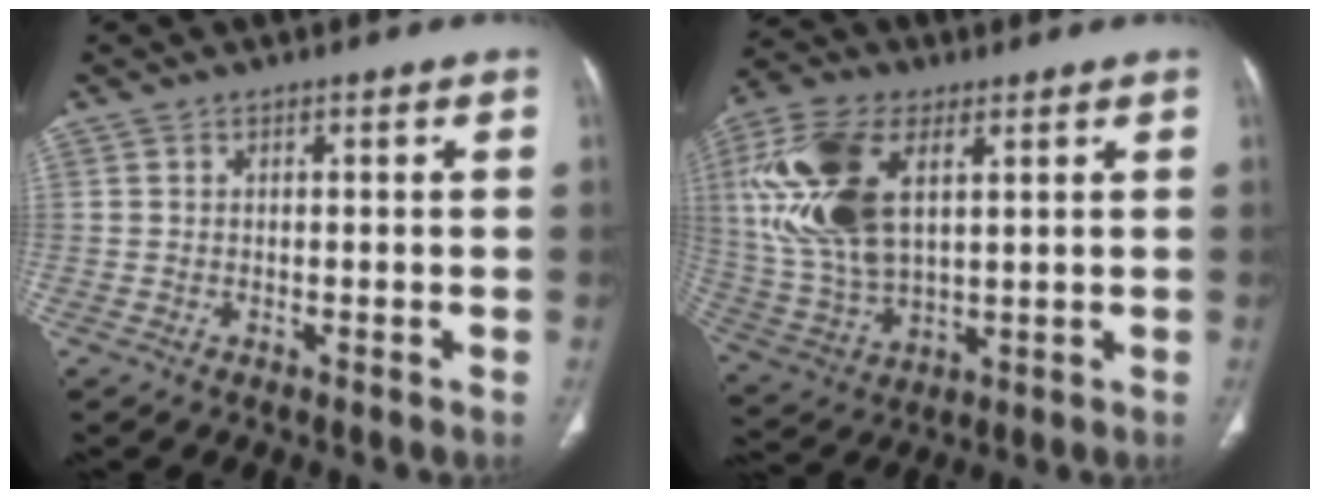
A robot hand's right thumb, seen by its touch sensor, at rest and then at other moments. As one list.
[{"total": 18.8, "force": [5.4, 10.4, 14.8], "torque": [-0.305, -0.006, 0.106]}]